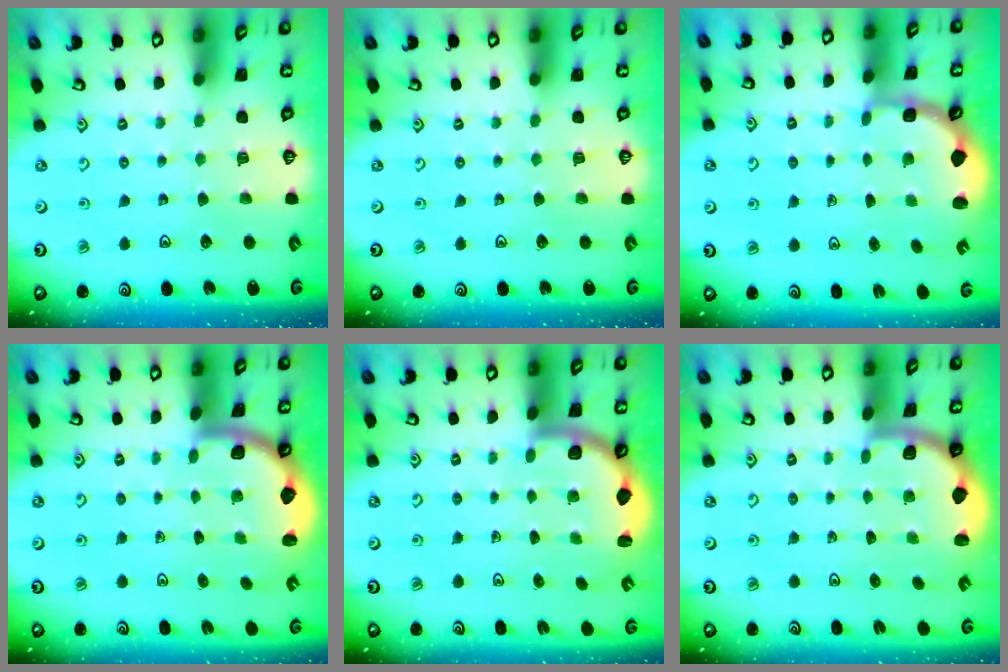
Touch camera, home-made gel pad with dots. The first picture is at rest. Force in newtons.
{"total": 0.0}
{"total": 2.7, "press": 2.0, "slide": 1.7}
{"total": 1.7, "press": 1.7, "slide": 0.2}
{"total": 2.5, "press": 2.4, "slide": 0.7}
{"total": 1.8, "press": 1.7, "slide": 0.3}